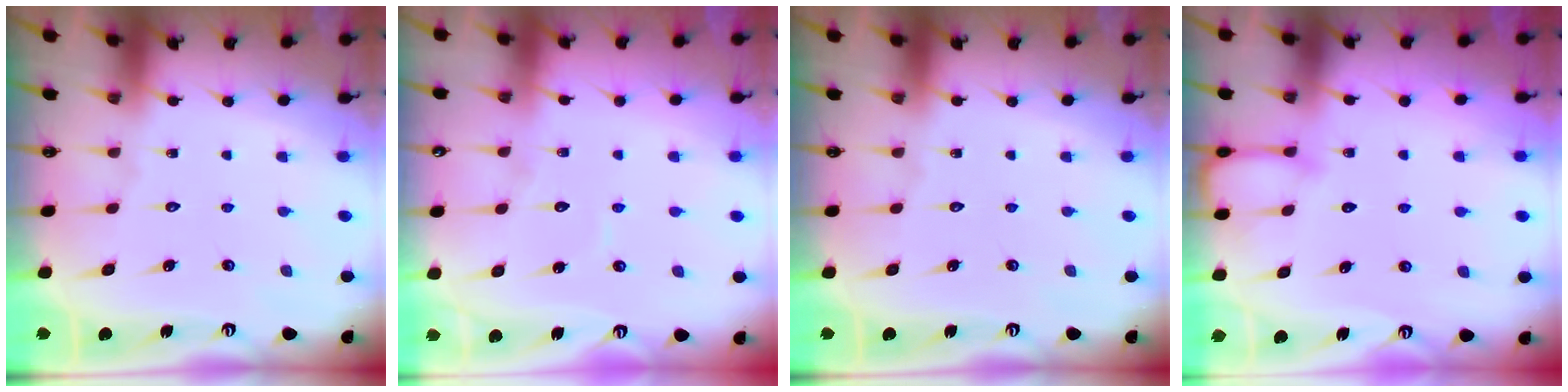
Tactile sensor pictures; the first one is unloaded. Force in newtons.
{"total": 4.4, "press": 4.4, "slide": 0.4}
{"total": 0.0}
{"total": 4.9, "press": 4.9, "slide": 0.5}